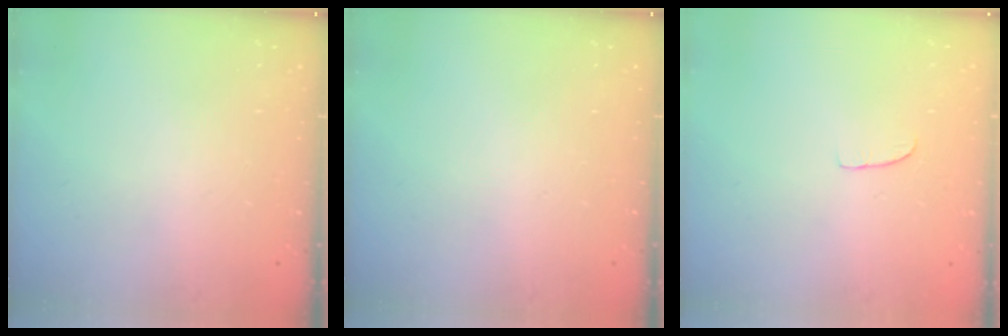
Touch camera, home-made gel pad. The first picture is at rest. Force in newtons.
{"total": 0.0}
{"total": 4.7, "press": 4.7, "slide": 0.3}